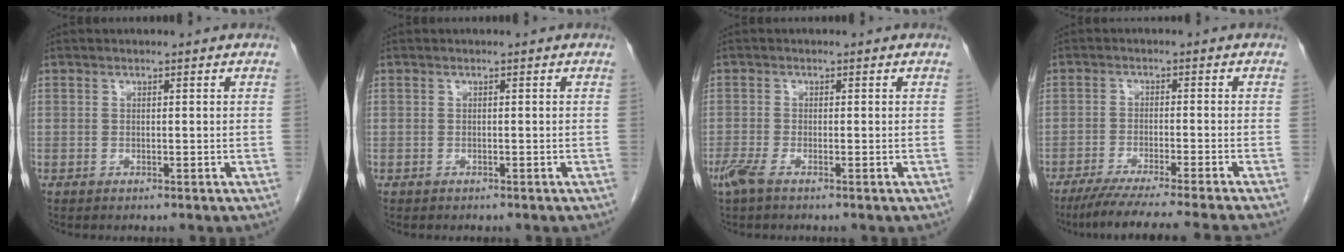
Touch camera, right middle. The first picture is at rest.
{"total": 0.0}
{"total": 2.2, "force": [-1.5, 0.4, 1.6], "torque": [-0.041, -0.006, -0.035]}
{"total": 13.3, "force": [-11.6, -1.6, 6.3], "torque": [-0.076, -0.035, -0.179]}